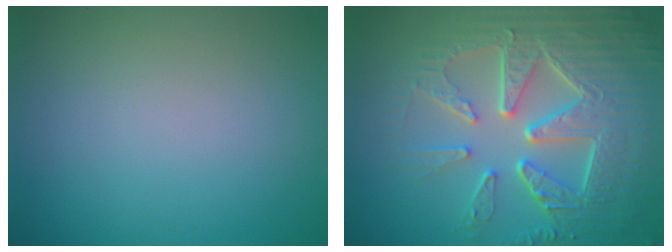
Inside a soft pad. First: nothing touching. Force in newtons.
{"total": 9.2, "press": 6.6, "slide": 6.4}